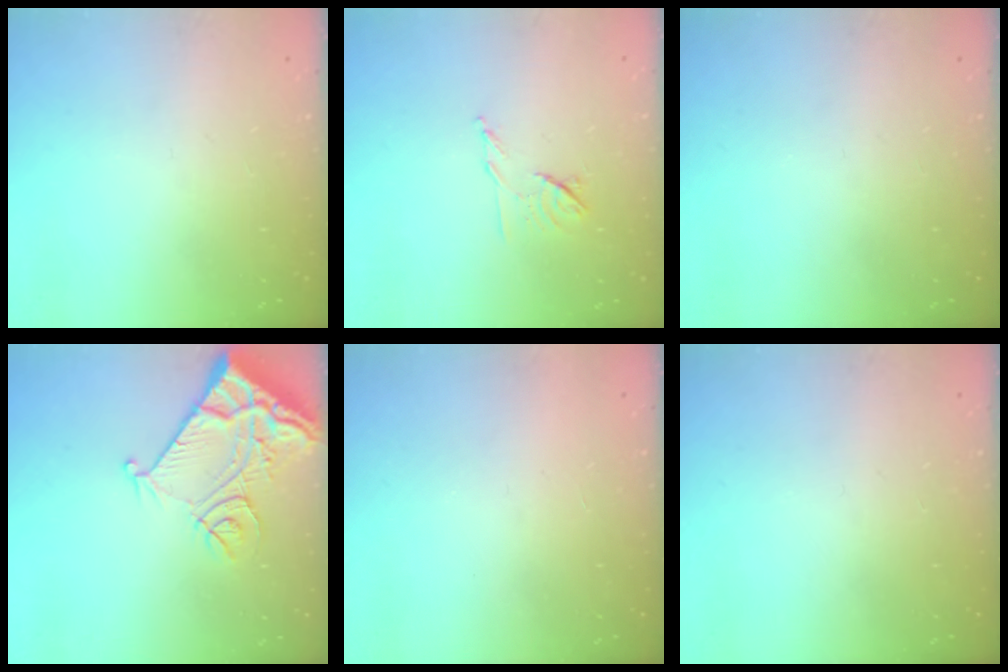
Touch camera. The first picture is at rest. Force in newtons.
{"total": 7.1, "press": 7.0, "slide": 1.2}
{"total": 0.0}
{"total": 13.6, "press": 13.5, "slide": 1.7}
{"total": 1.7, "press": 1.6, "slide": 0.1}
{"total": 0.0}